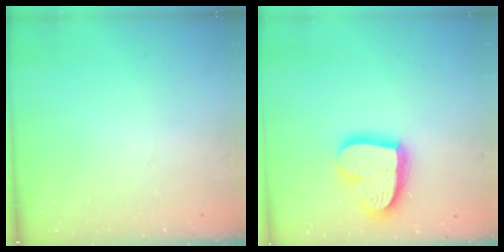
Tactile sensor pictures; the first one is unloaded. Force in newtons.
{"total": 18.0, "press": 17.9, "slide": 1.3}